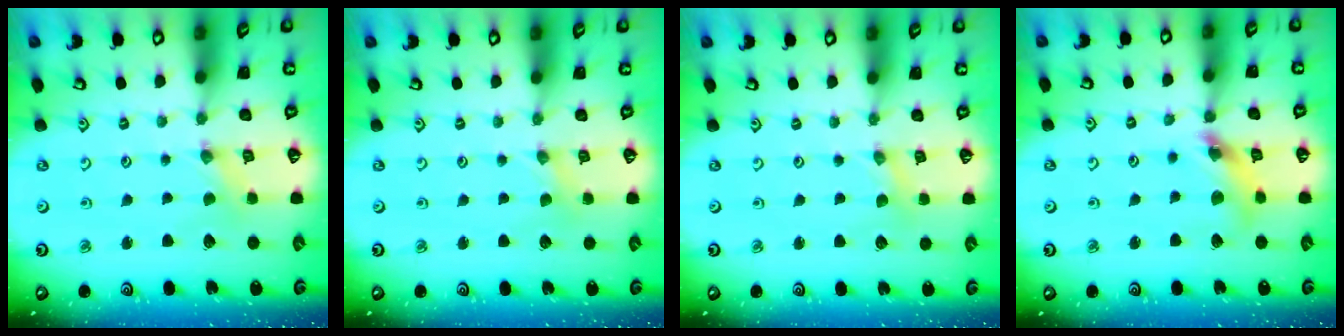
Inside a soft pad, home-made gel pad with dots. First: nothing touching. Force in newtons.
{"total": 0.0}
{"total": 0.6, "press": 0.5, "slide": 0.1}
{"total": 10.1, "press": 10.1, "slide": 1.0}